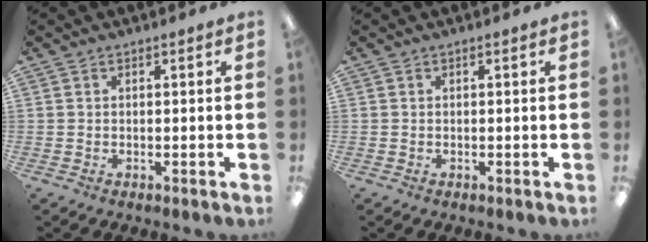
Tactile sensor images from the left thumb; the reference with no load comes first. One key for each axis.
{"total": 0.0}